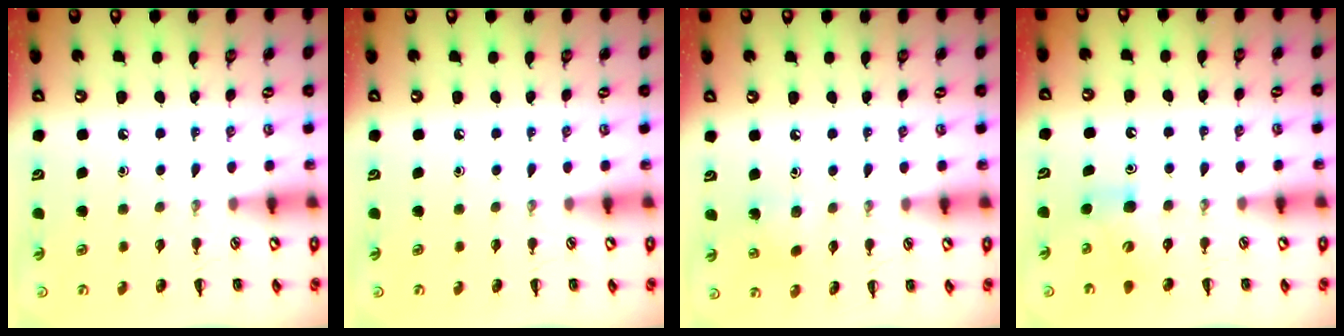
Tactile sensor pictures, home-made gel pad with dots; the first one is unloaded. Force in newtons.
{"total": 0.0}
{"total": 4.1, "press": 3.9, "slide": 1.3}
{"total": 5.4, "press": 5.3, "slide": 0.6}